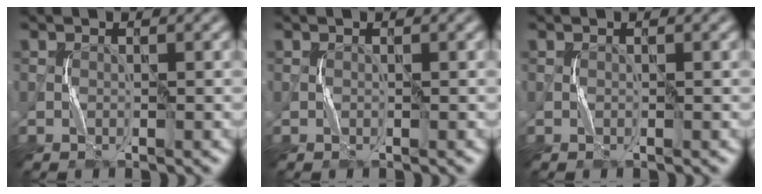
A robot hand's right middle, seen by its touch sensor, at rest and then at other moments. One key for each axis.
{"total": 0.0}
{"total": 0.0}